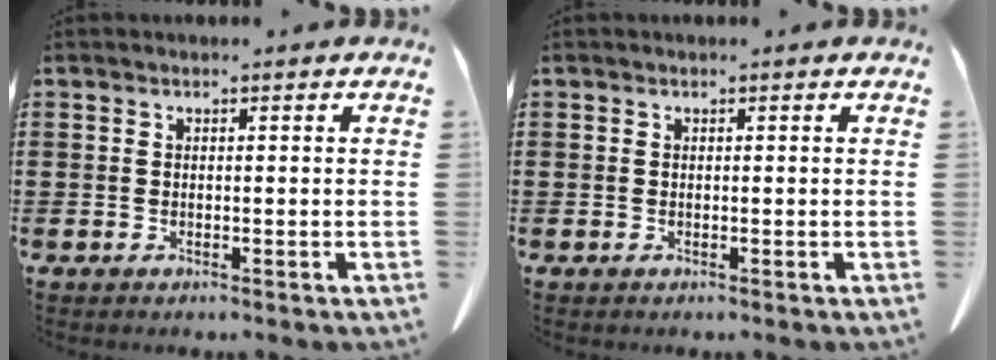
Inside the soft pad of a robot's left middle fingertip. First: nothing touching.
{"total": 0.0}